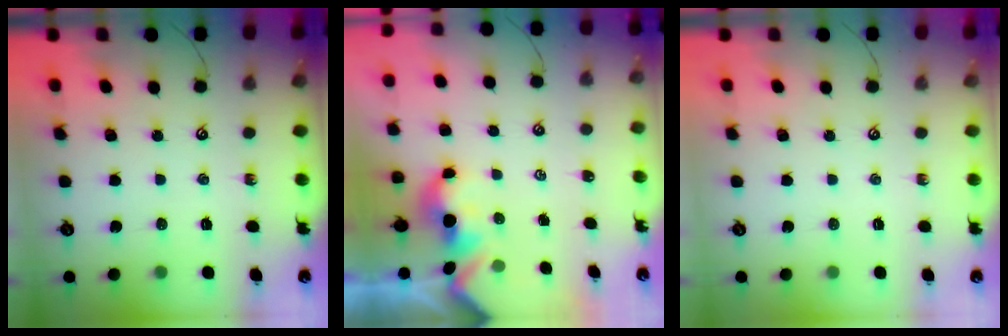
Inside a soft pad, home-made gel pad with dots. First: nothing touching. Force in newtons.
{"total": 1.6, "press": 1.6, "slide": 0.2}
{"total": 0.0}